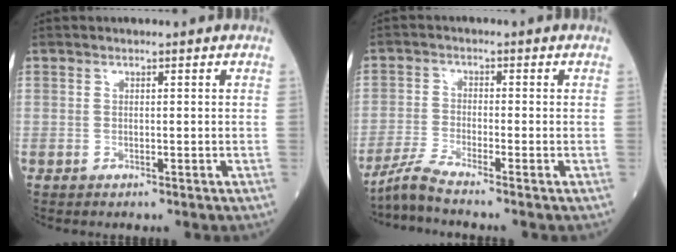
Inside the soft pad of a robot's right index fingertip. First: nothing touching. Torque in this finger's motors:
{"motor_torque": [0.03, -0.10, 0.02, 0.00]}